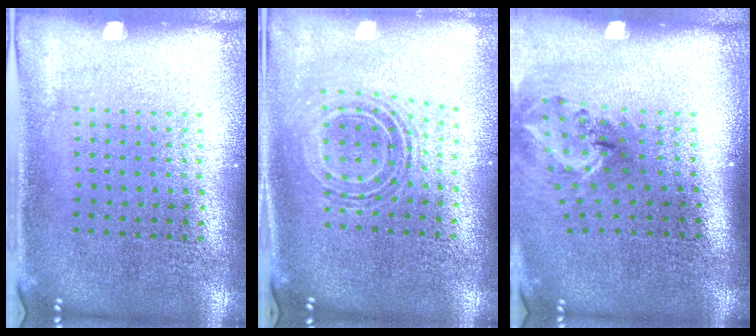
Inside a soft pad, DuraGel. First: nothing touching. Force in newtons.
{"total": 0.7, "press": 0.7, "slide": 0.2}
{"total": 1.9, "press": 1.3, "slide": 1.4}